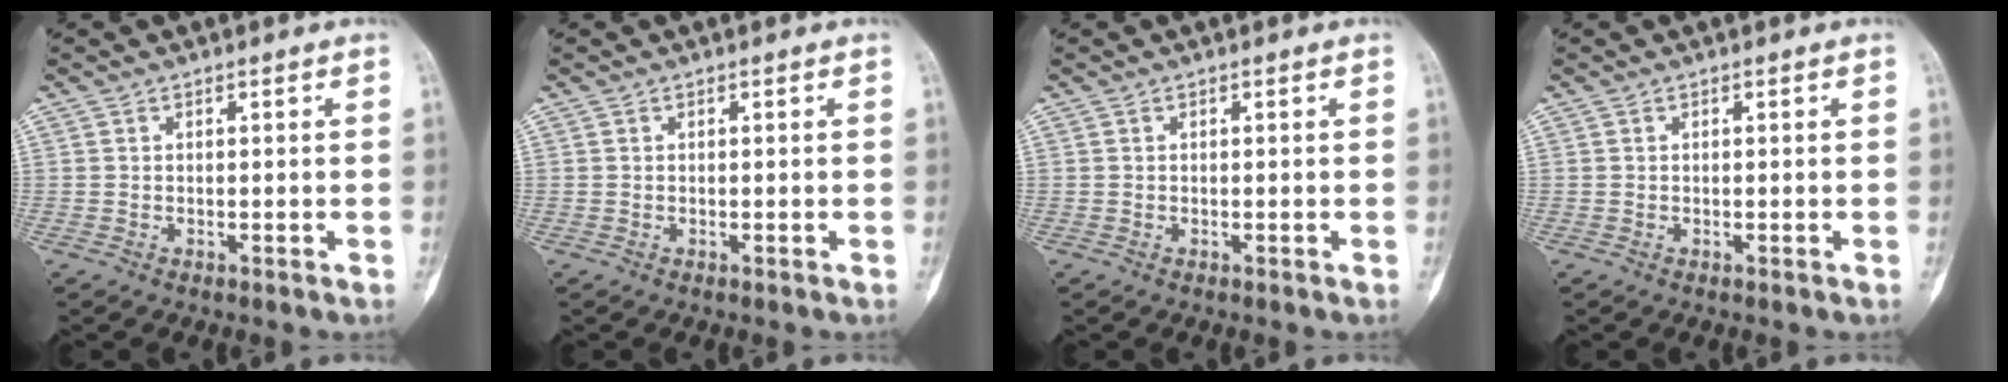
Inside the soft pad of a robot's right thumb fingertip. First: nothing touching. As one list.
[{"total": 0.0}, {"total": 0.0}, {"total": 0.0}]